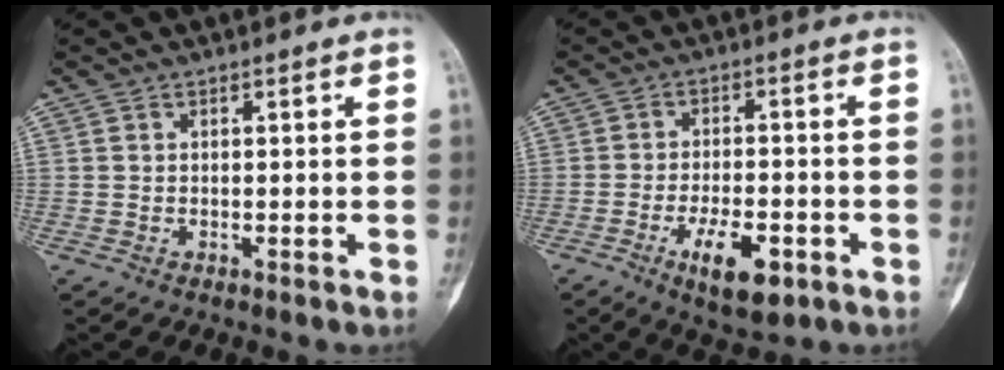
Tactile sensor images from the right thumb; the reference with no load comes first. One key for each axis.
{"total": 9.0, "fx": -4.0, "fy": 3.6, "fz": 7.2, "tx": -0.118, "ty": 0.009, "tz": -0.058}